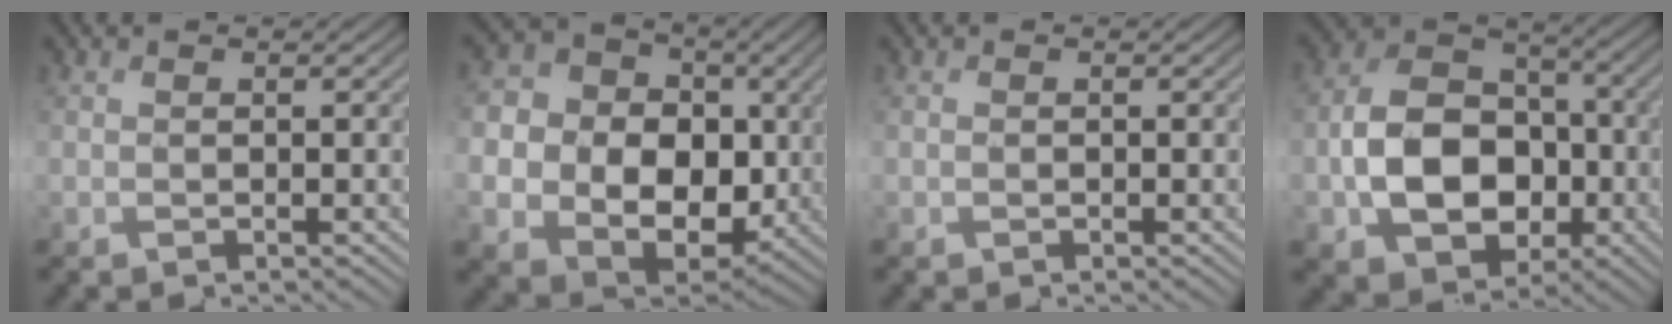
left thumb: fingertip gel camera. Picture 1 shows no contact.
{"total": 13.2, "force": [-1.0, 10.8, 7.5], "torque": [-0.179, -0.029, -0.021]}
{"total": 0.0}
{"total": 12.1, "force": [-3.2, 9.1, 7.3], "torque": [-0.134, -0.006, -0.067]}